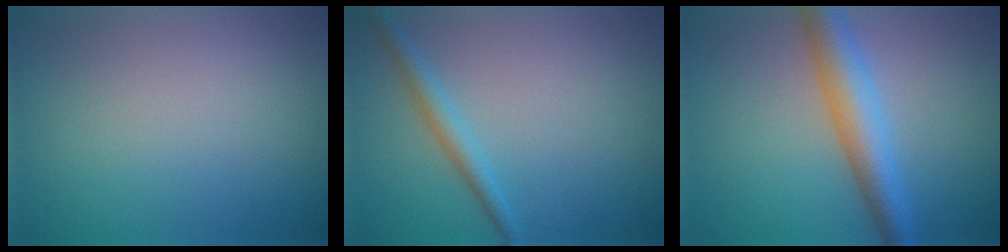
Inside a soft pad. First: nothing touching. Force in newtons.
{"total": 2.1, "press": 2.1, "slide": 0.1}
{"total": 5.0, "press": 5.0, "slide": 0.2}